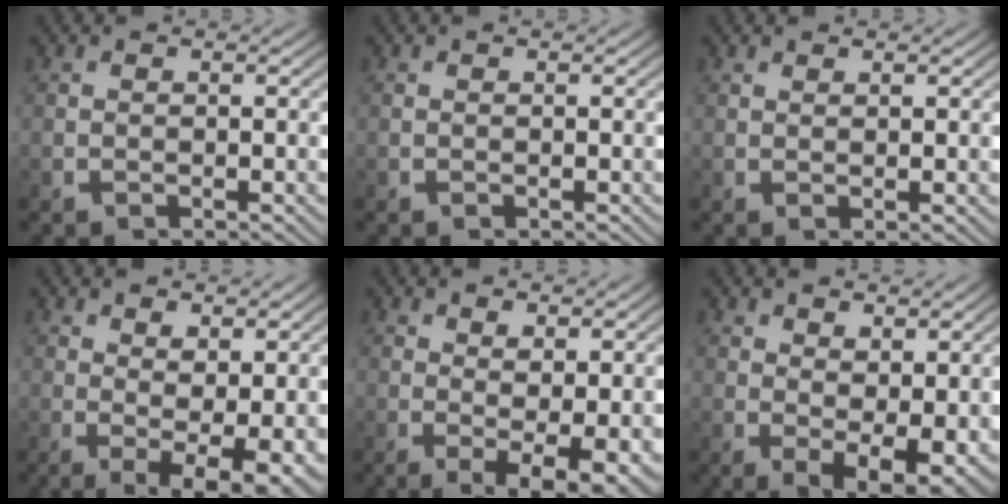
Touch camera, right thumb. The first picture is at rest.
{"total": 0.0}
{"total": 1.1, "force": [0.8, -0.1, 0.7], "torque": [-0.013, -0.004, 0.019]}
{"total": 6.3, "force": [-0.9, 3.4, 5.3], "torque": [-0.092, -0.039, 0.006]}
{"total": 6.0, "force": [-1.3, 3.0, 5.0], "torque": [-0.088, -0.039, 0.001]}
{"total": 5.5, "force": [-0.1, 3.1, 4.5], "torque": [-0.083, -0.041, 0.022]}